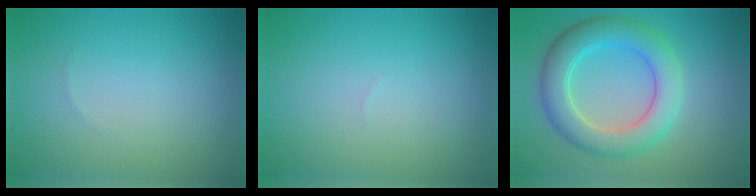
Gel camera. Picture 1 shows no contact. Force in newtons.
{"total": 0.0}
{"total": 5.8, "press": 5.8, "slide": 0.1}